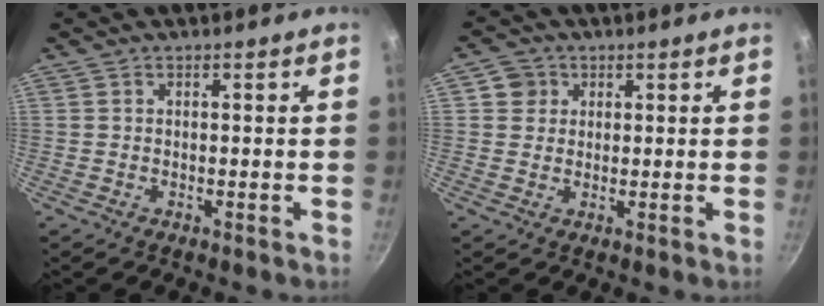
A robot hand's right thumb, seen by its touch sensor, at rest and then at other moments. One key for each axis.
{"total": 3.8, "fx": 1.1, "fy": 3.6, "fz": 0.8, "tx": 0.018, "ty": 0.005, "tz": 0.012}